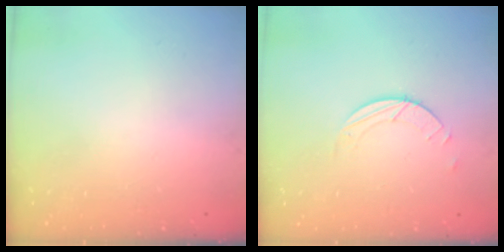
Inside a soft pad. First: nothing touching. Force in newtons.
{"total": 1.5, "press": 1.5, "slide": 0.1}